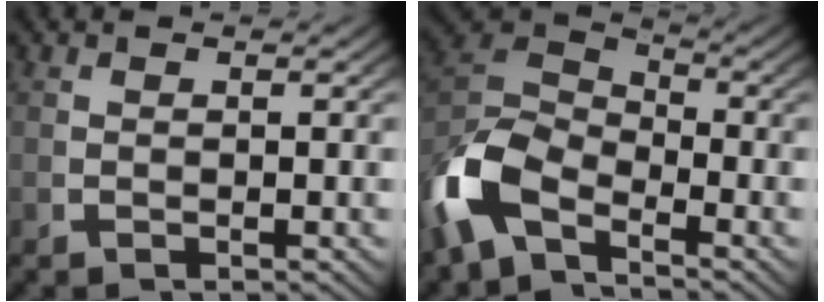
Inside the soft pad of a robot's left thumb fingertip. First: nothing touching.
{"total": 8.6, "force": [-2.0, 6.0, 5.8], "torque": [-0.133, -0.007, -0.038]}